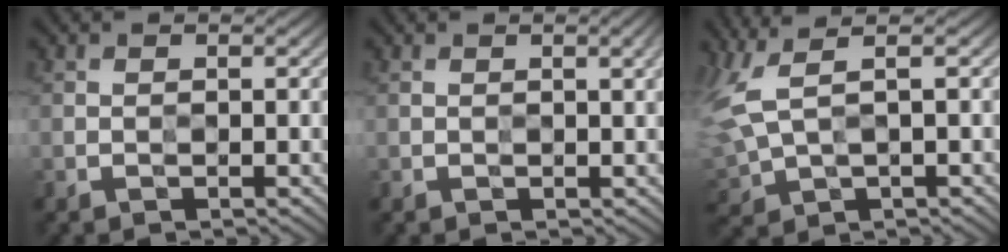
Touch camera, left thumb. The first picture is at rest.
{"total": 1.8, "force": [0.6, 0.2, 1.7], "torque": [-0.027, 0.004, 0.009]}
{"total": 7.0, "force": [3.0, 2.7, 5.7], "torque": [-0.165, -0.001, 0.061]}